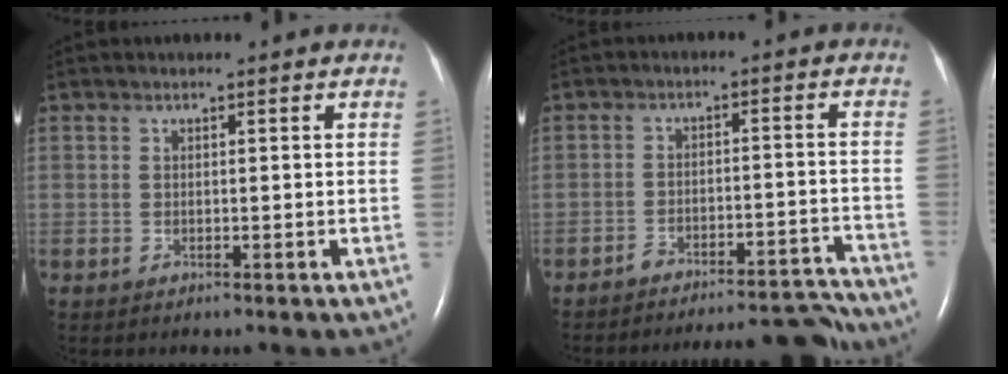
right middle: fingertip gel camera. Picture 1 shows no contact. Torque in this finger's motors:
{"motor_torque": [0.04, -0.46, 0.23, 0.05]}